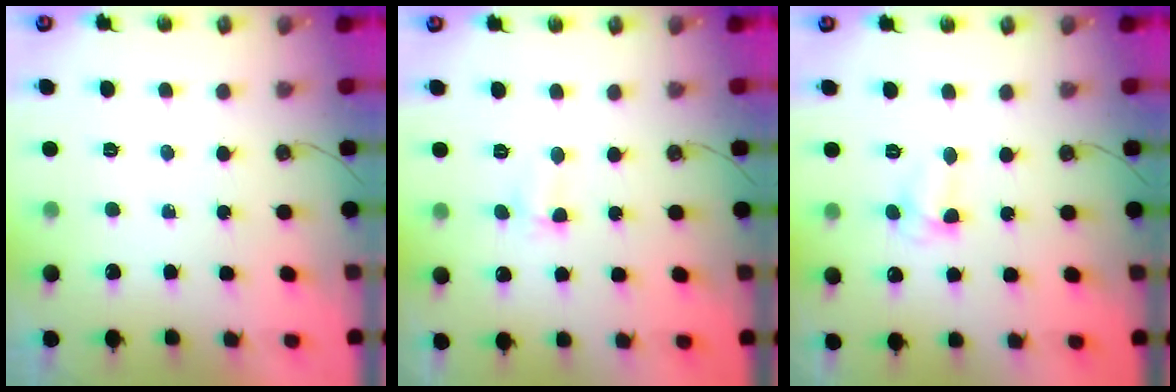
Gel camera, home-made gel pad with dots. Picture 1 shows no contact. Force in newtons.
{"total": 2.6, "press": 2.5, "slide": 0.5}
{"total": 5.1, "press": 5.1, "slide": 0.5}